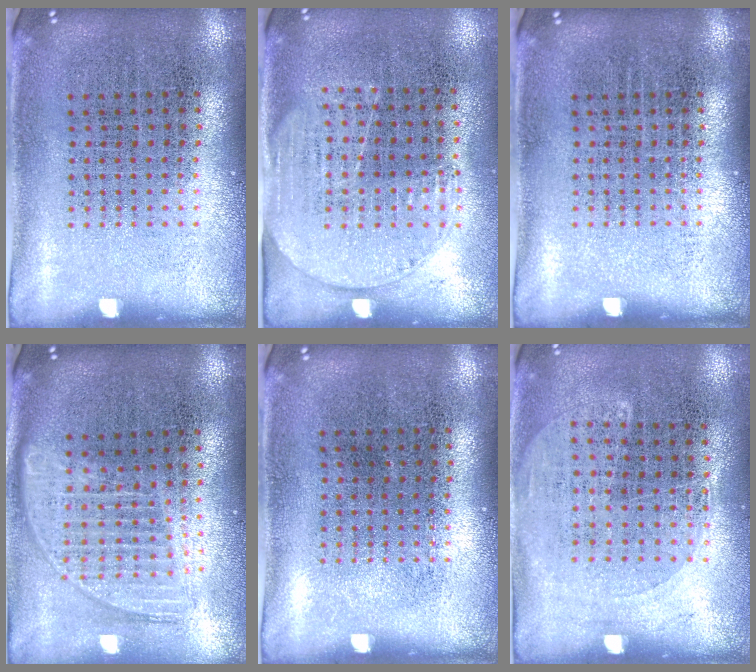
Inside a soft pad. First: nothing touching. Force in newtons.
{"total": 1.5, "press": 1.3, "slide": 0.7}
{"total": 0.0}
{"total": 1.8, "press": 1.5, "slide": 0.9}
{"total": 0.0}
{"total": 1.3, "press": 1.0, "slide": 0.7}